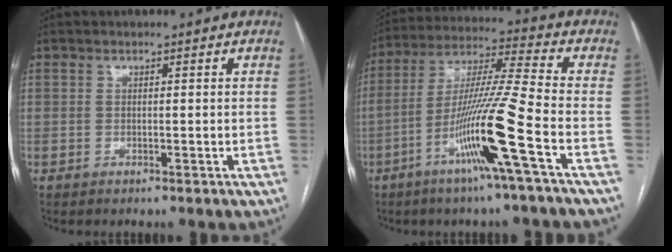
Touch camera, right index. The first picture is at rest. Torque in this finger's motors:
{"motor_torque": [1.95, -0.19, 1.05, 0.21]}